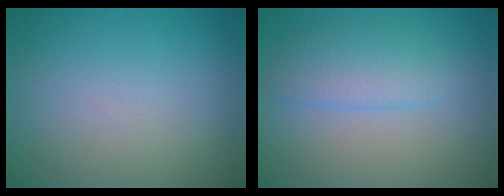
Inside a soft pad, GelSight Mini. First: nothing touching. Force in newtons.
{"total": 2.8, "press": 2.8, "slide": 0.1}